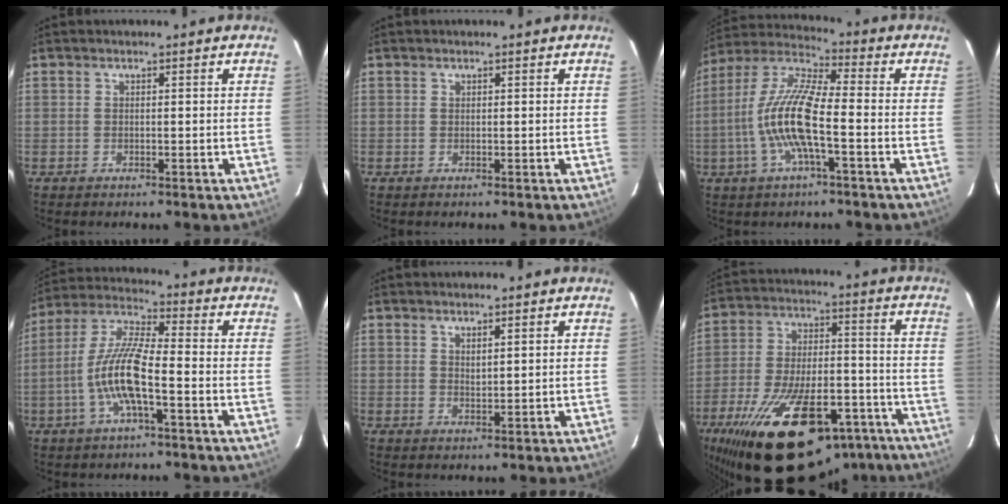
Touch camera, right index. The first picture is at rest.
{"total": 0.0}
{"total": 13.5, "force": [-3.3, 2.6, 12.8], "torque": [-0.262, 0.003, -0.069]}
{"total": 11.2, "force": [-3.6, 2.0, 10.4], "torque": [-0.220, 0.003, -0.072]}
{"total": 1.6, "force": [1.1, 0.5, 1.1], "torque": [-0.016, 0.001, 0.019]}
{"total": 30.5, "force": [-20.7, 12.7, 18.3], "torque": [-0.327, -0.013, -0.296]}